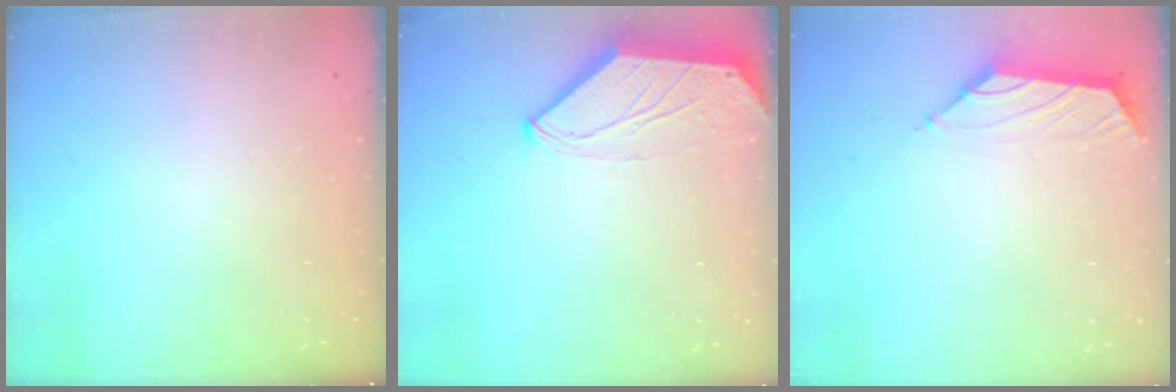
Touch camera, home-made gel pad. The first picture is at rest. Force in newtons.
{"total": 0.0}
{"total": 1.5, "press": 1.4, "slide": 0.6}